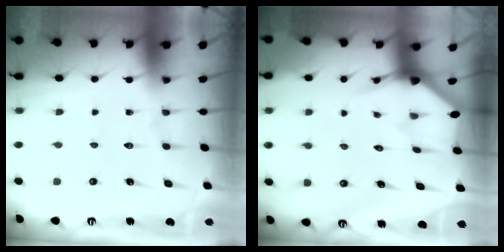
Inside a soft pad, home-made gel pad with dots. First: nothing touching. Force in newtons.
{"total": 2.9, "press": 2.9, "slide": 0.2}